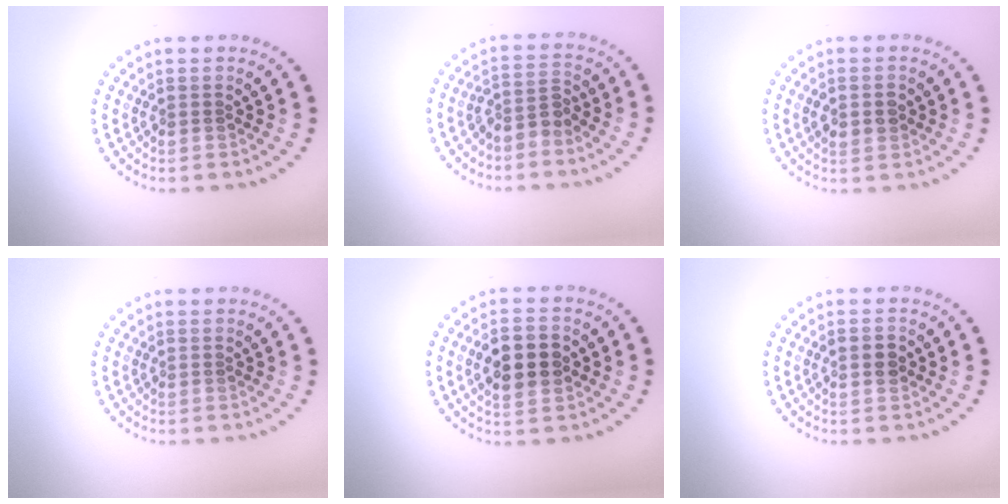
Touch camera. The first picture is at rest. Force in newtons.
{"total": 2.4, "press": 1.8, "slide": 1.5}
{"total": 1.8, "press": 1.8, "slide": 0.1}
{"total": 0.0}
{"total": 4.4, "press": 4.4, "slide": 0.2}
{"total": 1.6, "press": 1.6, "slide": 0.2}